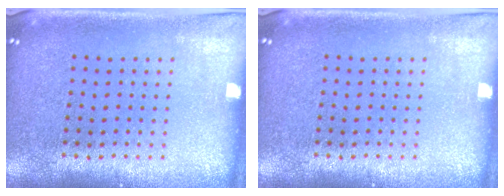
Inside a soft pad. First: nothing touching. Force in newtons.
{"total": 0.0}